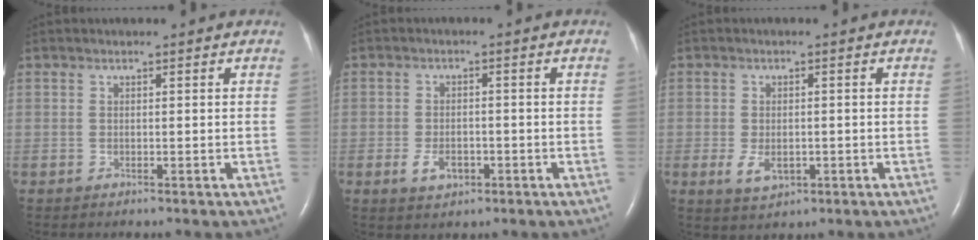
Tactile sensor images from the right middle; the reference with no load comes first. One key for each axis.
{"total": 3.7, "fx": -1.6, "fy": 2.2, "fz": 2.5, "tx": -0.050, "ty": 0.001, "tz": -0.022}
{"total": 3.8, "fx": -1.2, "fy": 2.2, "fz": 3.0, "tx": -0.060, "ty": -0.004, "tz": -0.011}